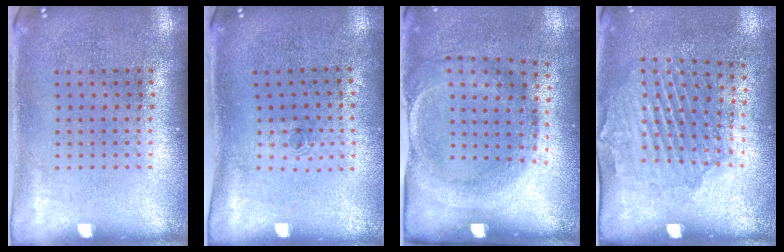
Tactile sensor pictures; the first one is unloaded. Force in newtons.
{"total": 0.6, "press": 0.2, "slide": 0.5}
{"total": 1.9, "press": 1.2, "slide": 1.5}
{"total": 1.7, "press": 1.4, "slide": 0.8}